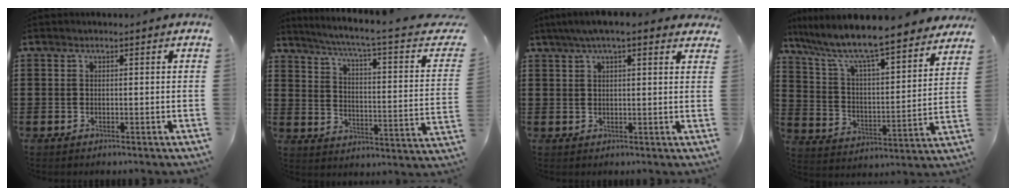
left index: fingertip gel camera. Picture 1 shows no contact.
{"total": 5.1, "force": [3.3, -0.7, 3.9], "torque": [-0.088, -0.035, 0.044]}
{"total": 4.7, "force": [3.2, 0.9, 3.2], "torque": [-0.069, 0.005, 0.057]}
{"total": 8.5, "force": [7.5, 0.4, 4.0], "torque": [-0.112, -0.058, 0.122]}